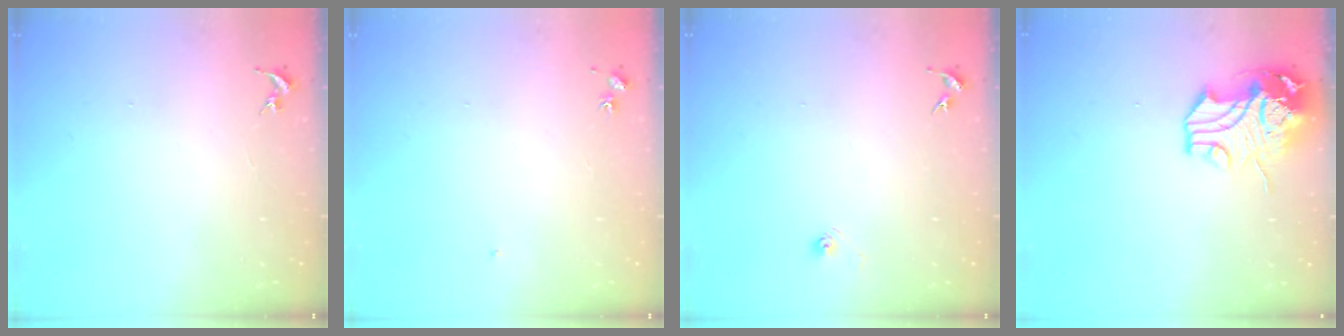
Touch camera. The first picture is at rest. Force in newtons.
{"total": 4.4, "press": 4.4, "slide": 0.5}
{"total": 3.2, "press": 2.6, "slide": 1.8}
{"total": 12.6, "press": 12.5, "slide": 2.1}